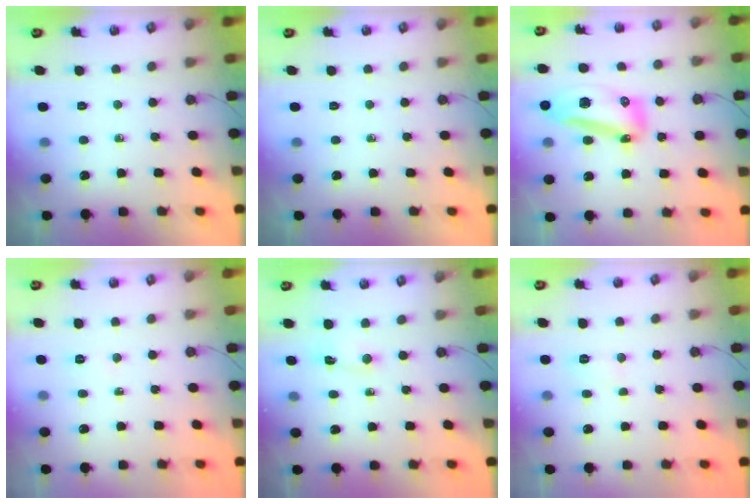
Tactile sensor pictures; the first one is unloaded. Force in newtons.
{"total": 0.0}
{"total": 17.6, "press": 16.0, "slide": 7.2}
{"total": 2.6, "press": 2.4, "slide": 0.9}
{"total": 1.1, "press": 1.0, "slide": 0.5}
{"total": 5.5, "press": 5.5, "slide": 0.7}